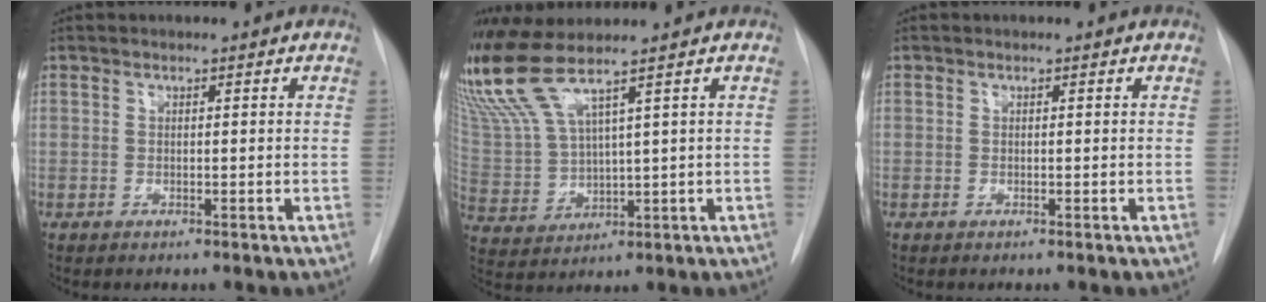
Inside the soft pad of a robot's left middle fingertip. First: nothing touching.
{"total": 9.0, "force": [7.0, -0.3, 5.5], "torque": [-0.138, -0.005, 0.157]}
{"total": 0.0}